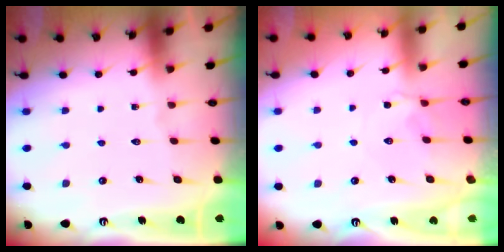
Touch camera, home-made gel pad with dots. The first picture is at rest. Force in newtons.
{"total": 2.7, "press": 2.6, "slide": 0.6}